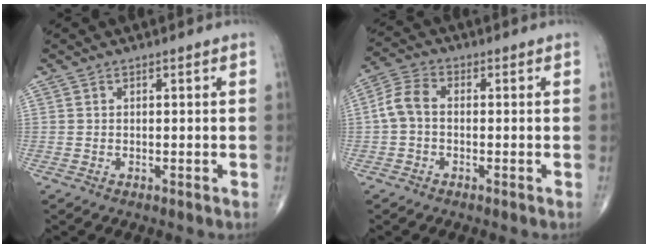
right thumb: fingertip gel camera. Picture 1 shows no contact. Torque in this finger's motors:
{"motor_torque": [-0.27, 0.45, 0.58, 0.00, 0.10]}